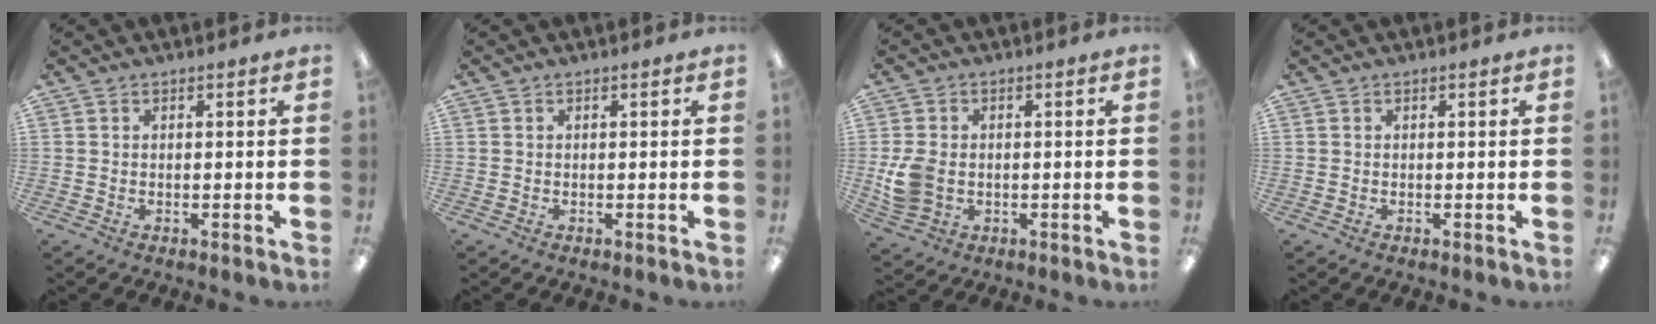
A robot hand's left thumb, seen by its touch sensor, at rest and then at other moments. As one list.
[{"total": 0.0}, {"total": 7.3, "force": [-0.7, 5.9, 4.2], "torque": [-0.085, 0.009, -0.008]}, {"total": 0.0}]